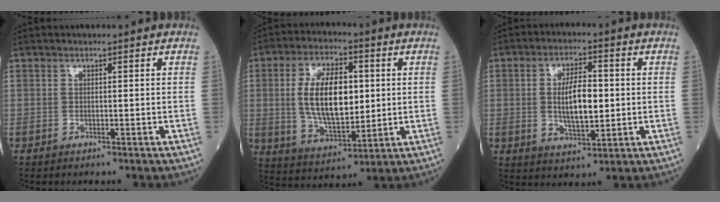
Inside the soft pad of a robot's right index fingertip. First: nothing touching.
{"total": 13.3, "force": [1.5, 5.9, 11.8], "torque": [-0.232, 0.005, 0.032]}
{"total": 8.2, "force": [0.2, 3.0, 7.6], "torque": [-0.142, 0.002, 0.005]}